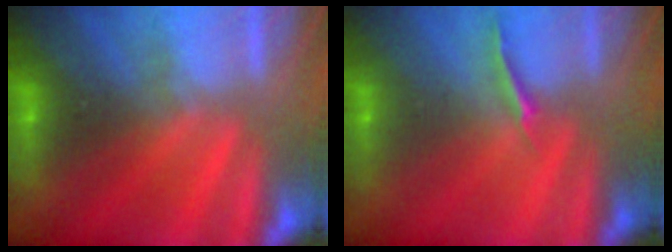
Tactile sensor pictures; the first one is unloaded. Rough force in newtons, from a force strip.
{"total": 1.3}